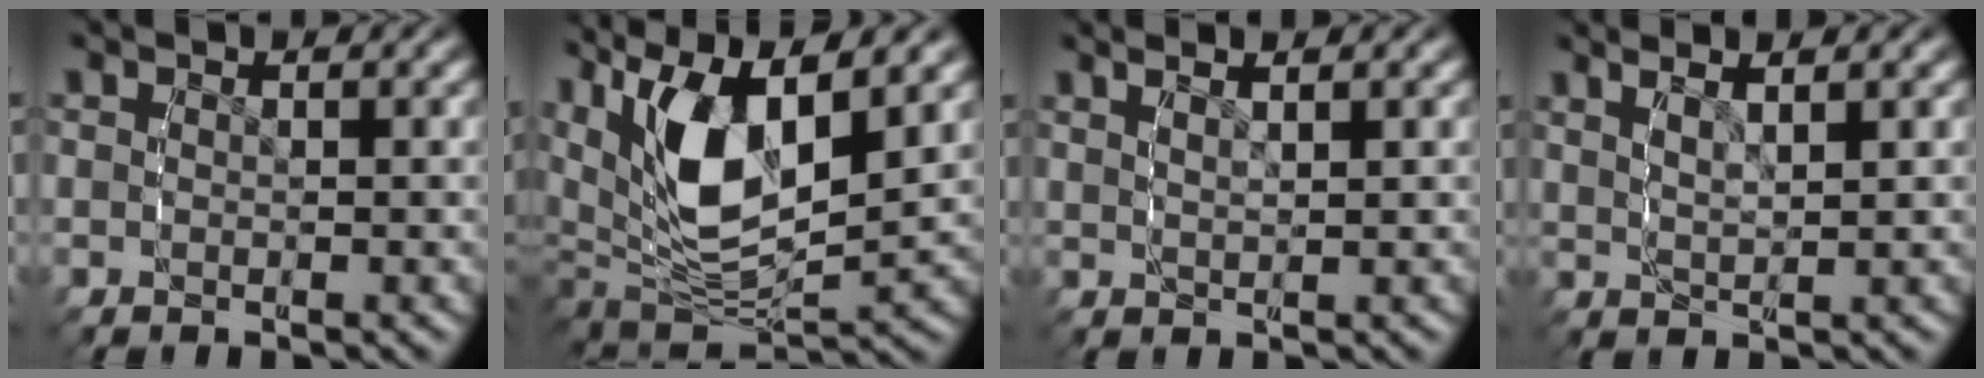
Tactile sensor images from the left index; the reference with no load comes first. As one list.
[{"total": 10.3, "force": [1.1, 6.5, 7.8], "torque": [-0.185, -0.029, 0.023]}, {"total": 3.0, "force": [1.9, 1.1, 2.0], "torque": [-0.030, 0.009, 0.028]}, {"total": 4.4, "force": [2.1, 2.2, 3.2], "torque": [-0.057, 0.010, 0.028]}]